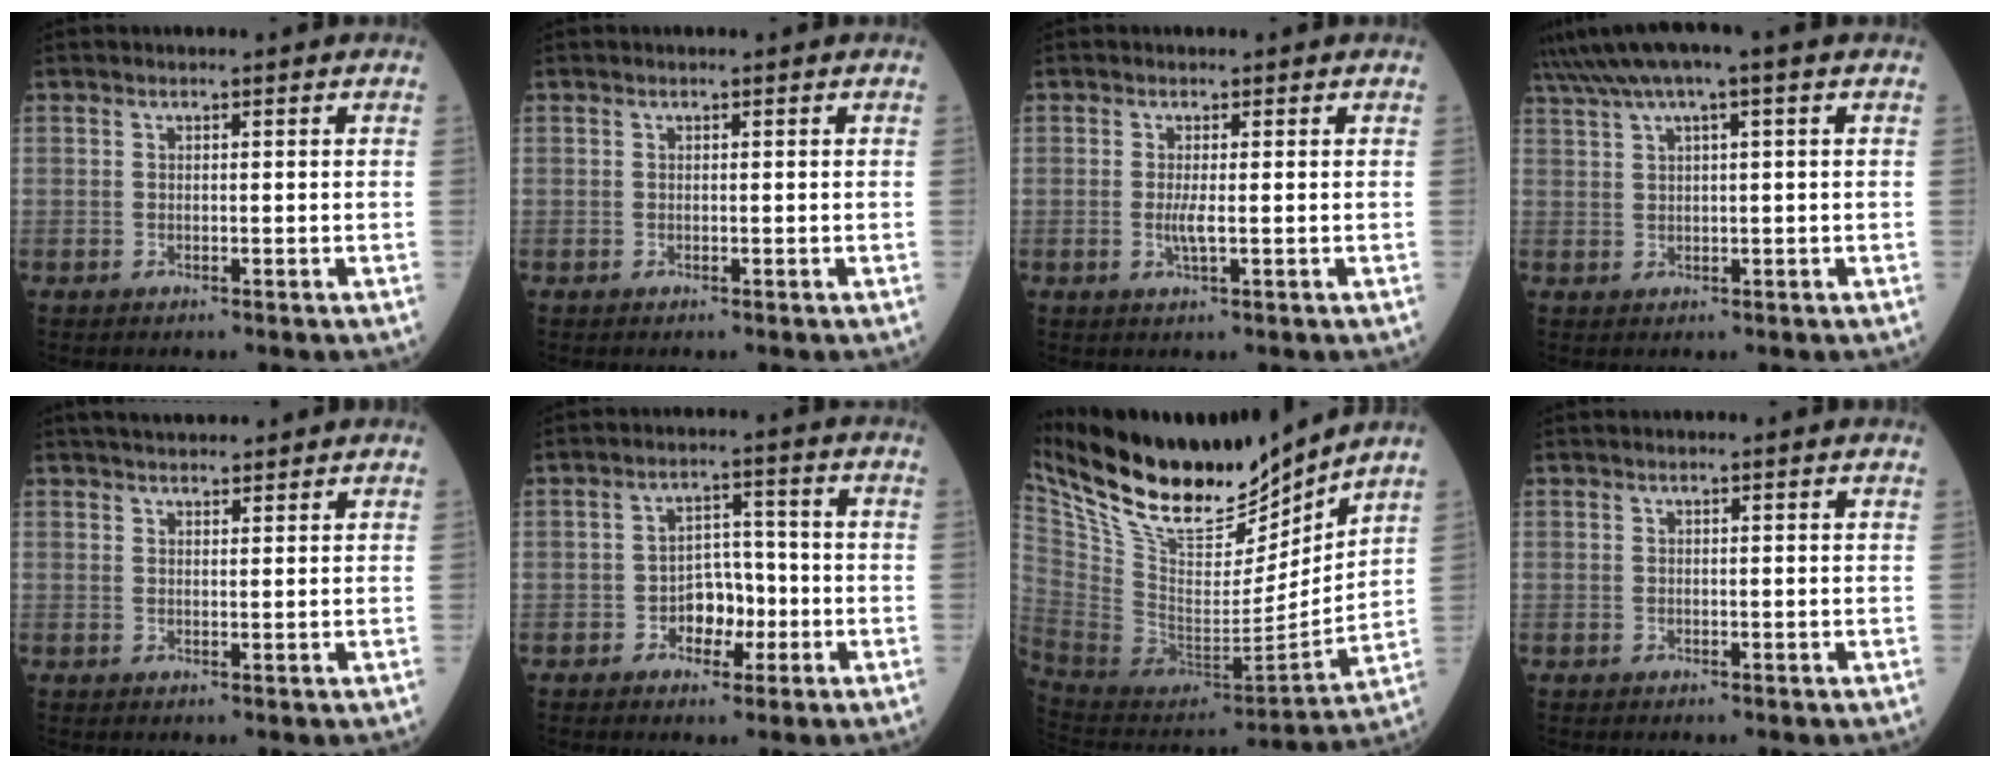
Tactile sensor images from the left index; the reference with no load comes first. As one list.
[{"total": 0.0}, {"total": 1.9, "force": [-0.2, 0.1, 1.9], "torque": [-0.045, -0.004, -0.003]}, {"total": 7.3, "force": [4.4, 0.3, 5.8], "torque": [-0.111, 0.039, 0.078]}, {"total": 6.7, "force": [6.0, 1.6, 2.6], "torque": [-0.036, 0.030, 0.091]}, {"total": 5.1, "force": [-1.8, 3.3, 3.4], "torque": [-0.055, 0.014, -0.031]}, {"total": 23.6, "force": [19.5, 6.3, 11.8], "torque": [-0.232, -0.016, 0.342]}, {"total": 1.0, "force": [0.9, -0.2, 0.4], "torque": [-0.015, 0.008, 0.017]}]